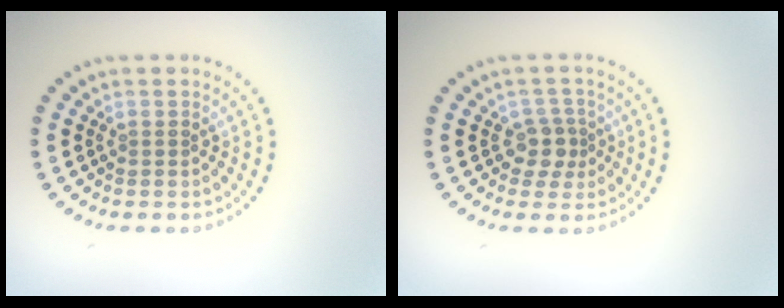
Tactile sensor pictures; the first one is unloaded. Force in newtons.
{"total": 2.4, "press": 1.9, "slide": 1.4}